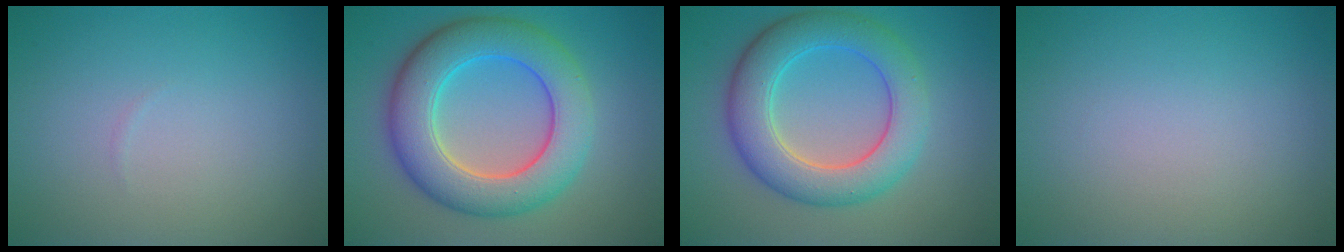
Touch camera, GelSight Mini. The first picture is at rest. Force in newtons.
{"total": 8.7, "press": 8.7, "slide": 0.3}
{"total": 7.0, "press": 7.0, "slide": 0.1}
{"total": 0.0}